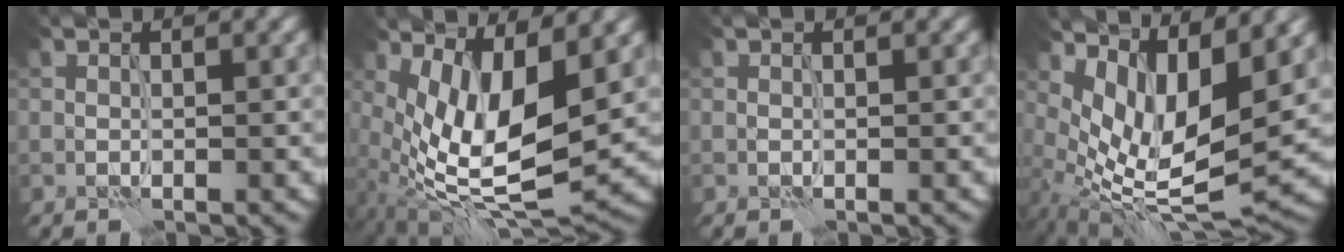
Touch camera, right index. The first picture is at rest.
{"total": 10.6, "force": [1.3, 3.9, 9.8], "torque": [-0.192, -0.020, 0.027]}
{"total": 0.0}
{"total": 9.5, "force": [2.3, 4.2, 8.2], "torque": [-0.161, -0.017, 0.049]}